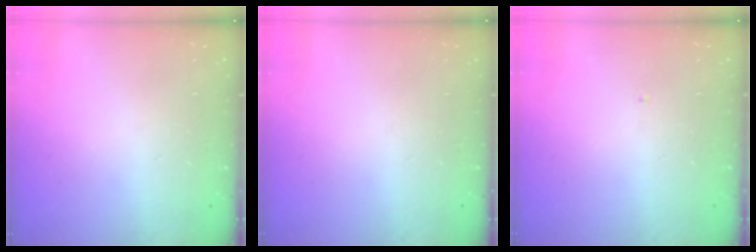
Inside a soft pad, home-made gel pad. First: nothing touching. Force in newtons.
{"total": 0.0}
{"total": 0.0}